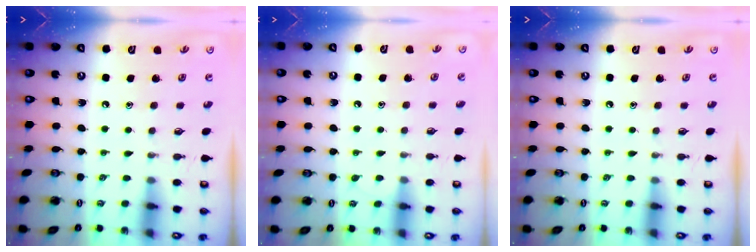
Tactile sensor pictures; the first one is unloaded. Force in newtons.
{"total": 4.1, "press": 4.1, "slide": 0.4}
{"total": 0.0}